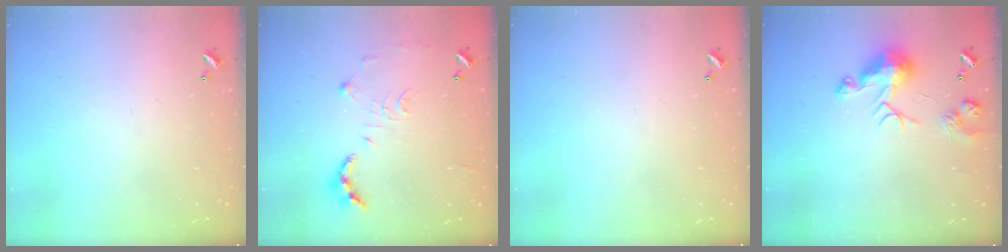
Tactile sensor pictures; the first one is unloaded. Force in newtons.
{"total": 10.2, "press": 10.1, "slide": 0.9}
{"total": 0.0}
{"total": 8.3, "press": 8.3, "slide": 0.7}